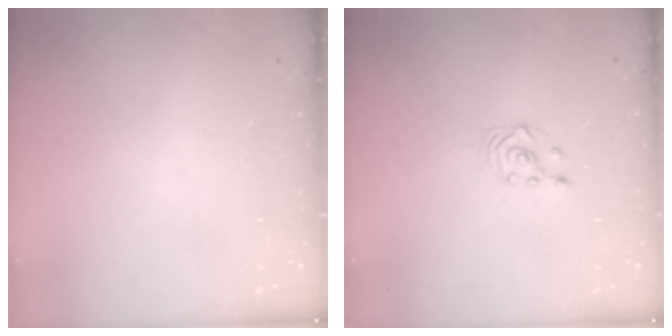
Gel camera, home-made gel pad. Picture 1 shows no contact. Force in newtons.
{"total": 3.3, "press": 3.3, "slide": 0.4}